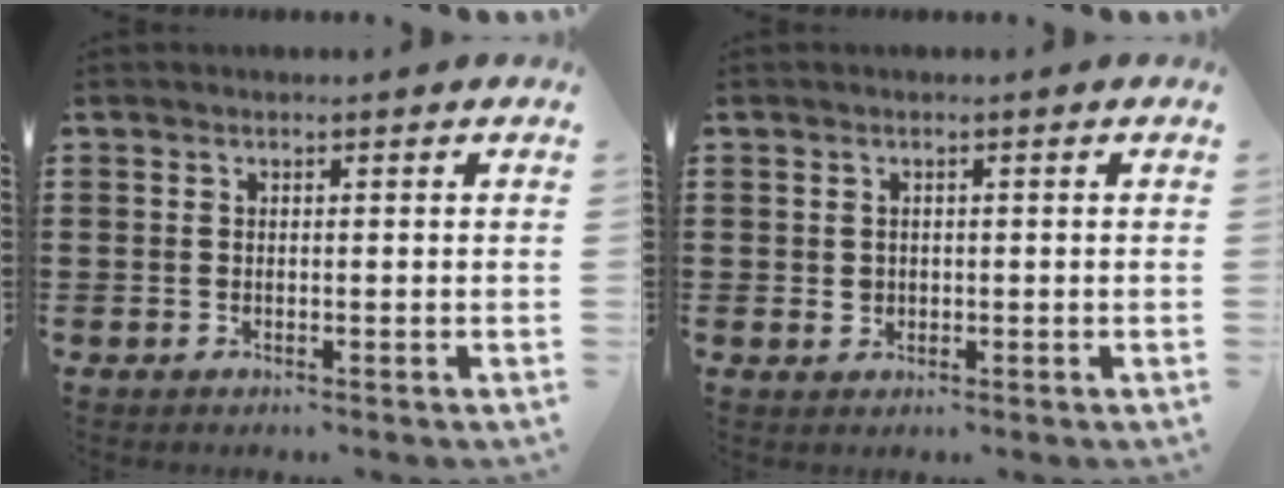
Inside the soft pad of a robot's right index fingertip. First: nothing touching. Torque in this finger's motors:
{"motor_torque": [0.42, 1.07, 0.00, 0.00]}